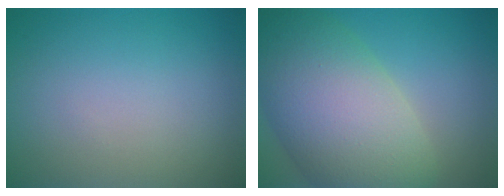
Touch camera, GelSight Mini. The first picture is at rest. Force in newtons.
{"total": 11.8, "press": 11.8, "slide": 0.5}